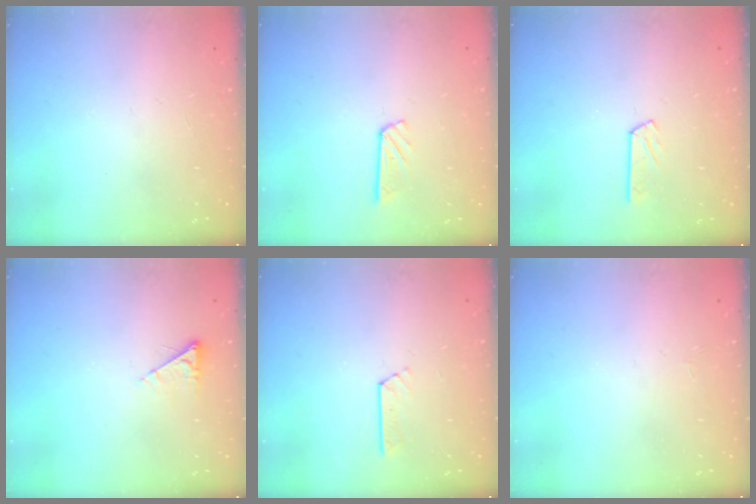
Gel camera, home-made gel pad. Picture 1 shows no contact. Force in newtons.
{"total": 5.7, "press": 5.7, "slide": 0.2}
{"total": 4.9, "press": 4.8, "slide": 0.5}
{"total": 3.0, "press": 3.0, "slide": 0.4}
{"total": 3.4, "press": 3.3, "slide": 0.4}
{"total": 1.6, "press": 1.6, "slide": 0.2}